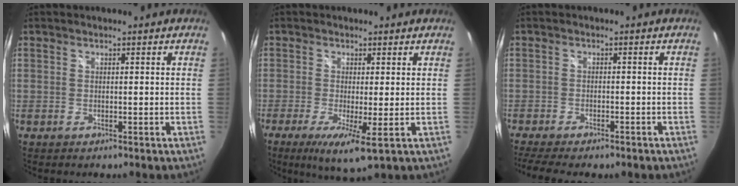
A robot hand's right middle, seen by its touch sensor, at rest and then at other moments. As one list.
[{"total": 6.7, "force": [-2.0, 0.8, 6.4], "torque": [-0.128, -0.022, -0.034]}, {"total": 8.4, "force": [-6.8, 2.0, 4.6], "torque": [-0.108, -0.028, -0.107]}]